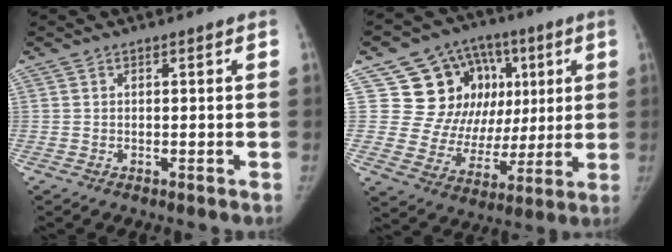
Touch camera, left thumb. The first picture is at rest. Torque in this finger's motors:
{"motor_torque": [-0.15, 0.62, -0.08, -0.16, -0.06]}